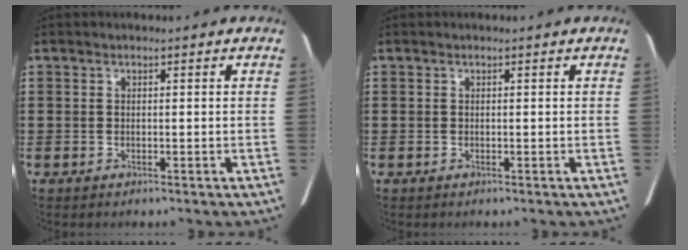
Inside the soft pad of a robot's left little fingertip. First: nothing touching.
{"total": 0.0}